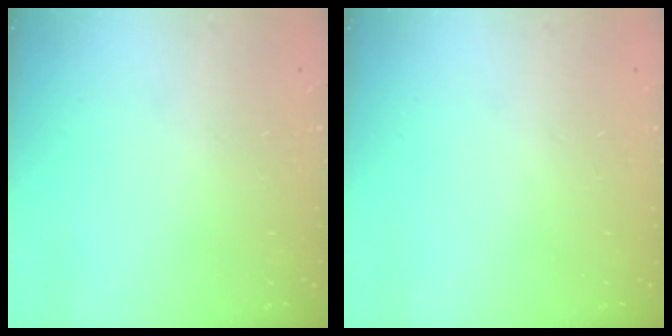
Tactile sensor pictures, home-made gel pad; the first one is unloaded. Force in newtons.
{"total": 0.0}